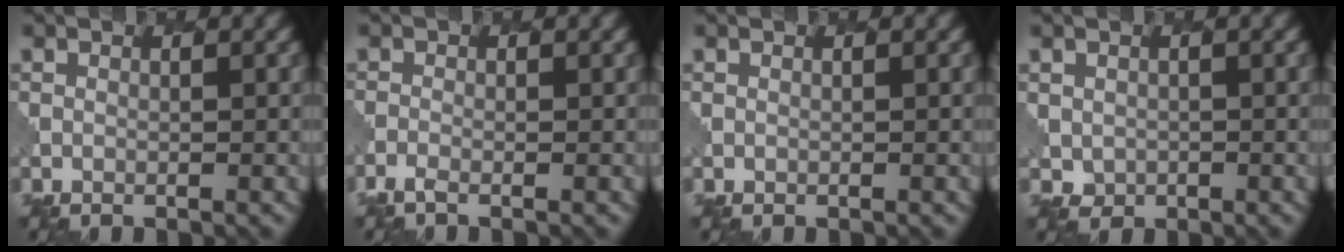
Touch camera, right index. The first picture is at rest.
{"total": 1.4, "force": [-1.1, 0.4, 0.7], "torque": [-0.013, -0.009, -0.029]}
{"total": 0.0}
{"total": 1.2, "force": [0.2, 1.2, 0.1], "torque": [-0.002, -0.008, 0.005]}